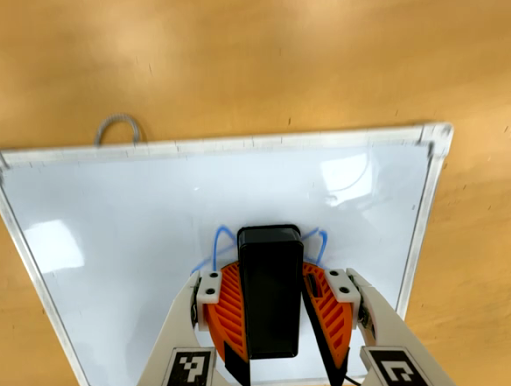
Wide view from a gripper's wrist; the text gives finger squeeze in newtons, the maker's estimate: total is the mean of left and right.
{"total": 10.2, "left": 11.3, "right": 9.1}